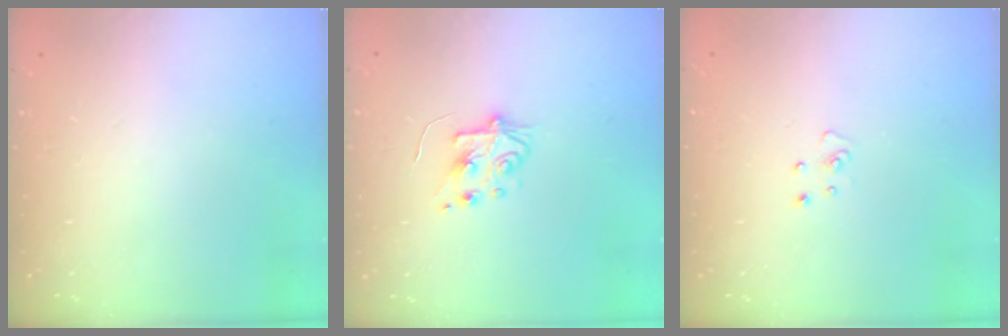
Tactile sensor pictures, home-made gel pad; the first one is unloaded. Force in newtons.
{"total": 5.8, "press": 5.8, "slide": 0.6}
{"total": 3.0, "press": 3.0, "slide": 0.3}